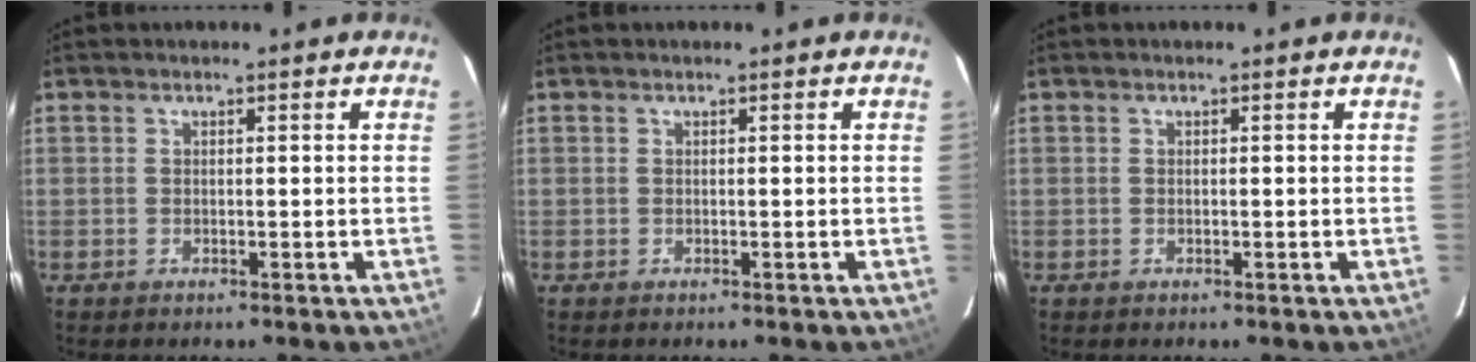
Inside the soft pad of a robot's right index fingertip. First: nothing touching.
{"total": 0.0}
{"total": 0.0}